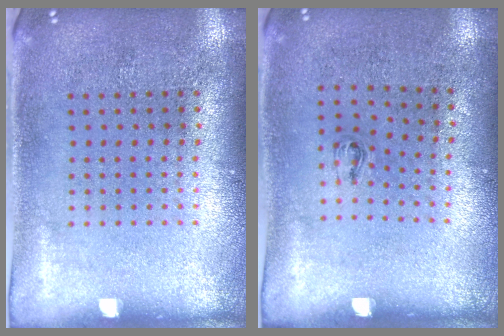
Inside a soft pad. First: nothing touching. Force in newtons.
{"total": 0.6, "press": 0.2, "slide": 0.5}